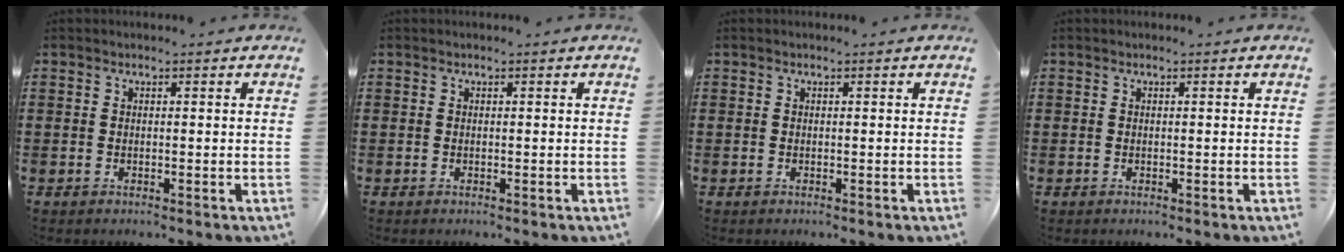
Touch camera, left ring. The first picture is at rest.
{"total": 0.0}
{"total": 0.0}
{"total": 0.0}